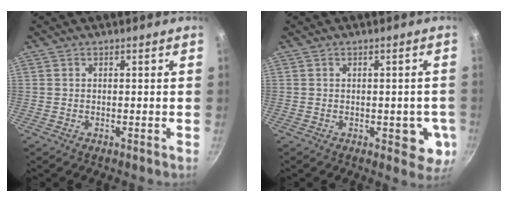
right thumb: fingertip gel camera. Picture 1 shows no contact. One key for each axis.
{"total": 6.2, "fx": -1.2, "fy": 3.4, "fz": 5.0, "tx": -0.028, "ty": -0.002, "tz": -0.014}